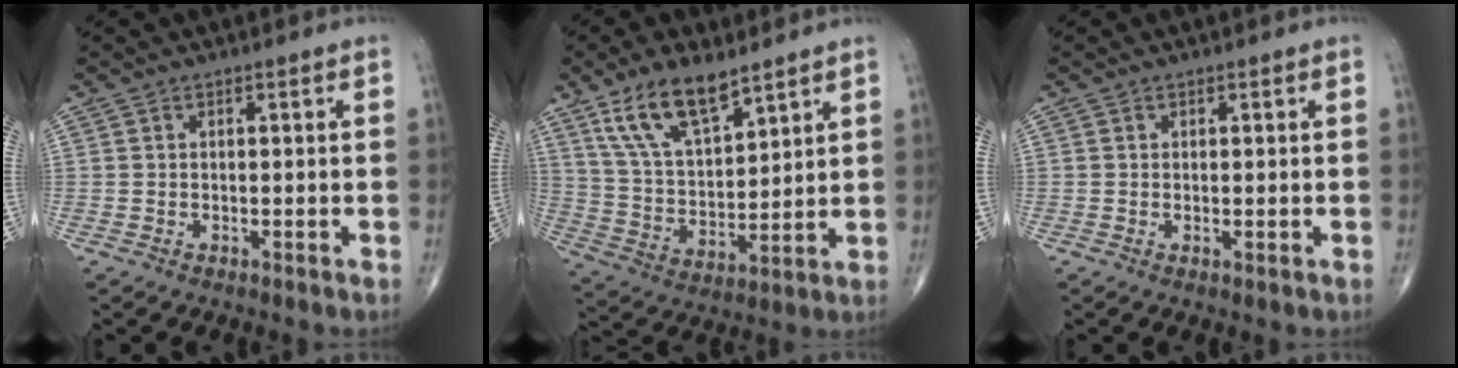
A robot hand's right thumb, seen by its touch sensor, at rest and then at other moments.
{"total": 13.8, "force": [9.0, 5.6, 8.8], "torque": [-0.146, -0.038, 0.180]}
{"total": 0.6, "force": [0.0, 0.2, 0.6], "torque": [-0.015, -0.004, 0.001]}